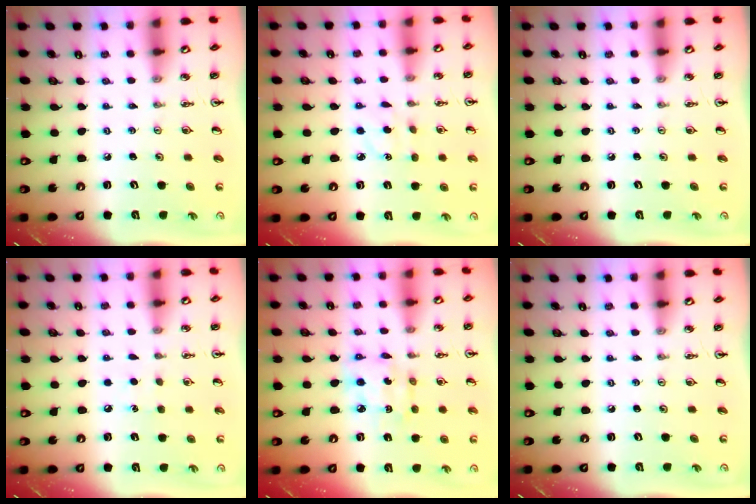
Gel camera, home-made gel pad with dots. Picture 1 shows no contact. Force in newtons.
{"total": 3.4, "press": 3.3, "slide": 0.7}
{"total": 0.0}
{"total": 5.4, "press": 5.3, "slide": 0.6}
{"total": 7.8, "press": 7.8, "slide": 0.7}
{"total": 0.0}